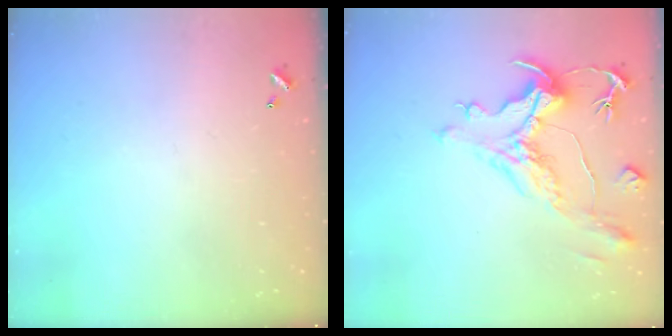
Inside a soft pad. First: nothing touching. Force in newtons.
{"total": 2.0, "press": 1.0, "slide": 1.8}